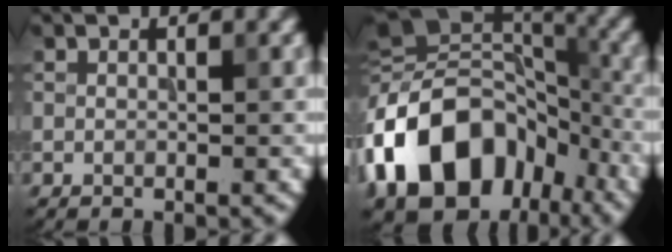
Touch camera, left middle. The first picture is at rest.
{"total": 16.4, "force": [-6.1, 11.3, 10.1], "torque": [-0.197, 0.011, -0.118]}